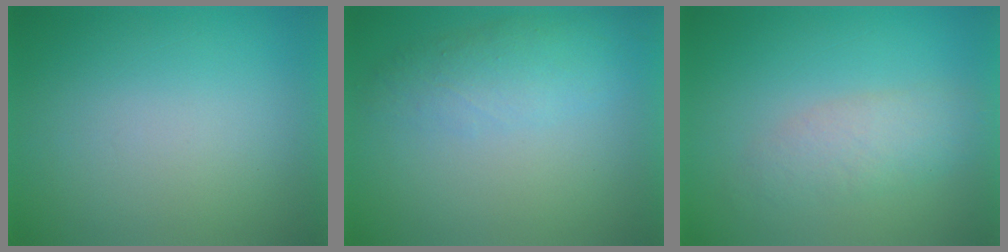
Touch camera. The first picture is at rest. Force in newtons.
{"total": 3.0}
{"total": 2.9}